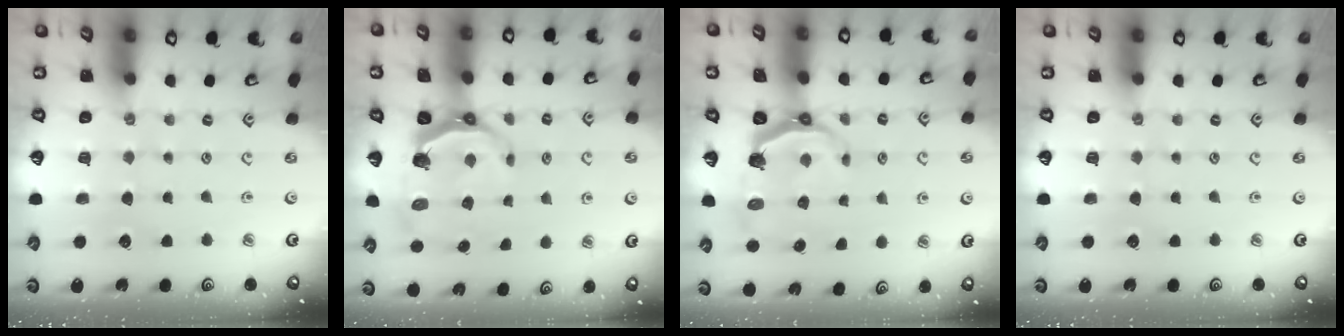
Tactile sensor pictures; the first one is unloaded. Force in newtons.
{"total": 5.6, "press": 4.2, "slide": 3.7}
{"total": 5.6, "press": 4.0, "slide": 4.0}
{"total": 0.0}